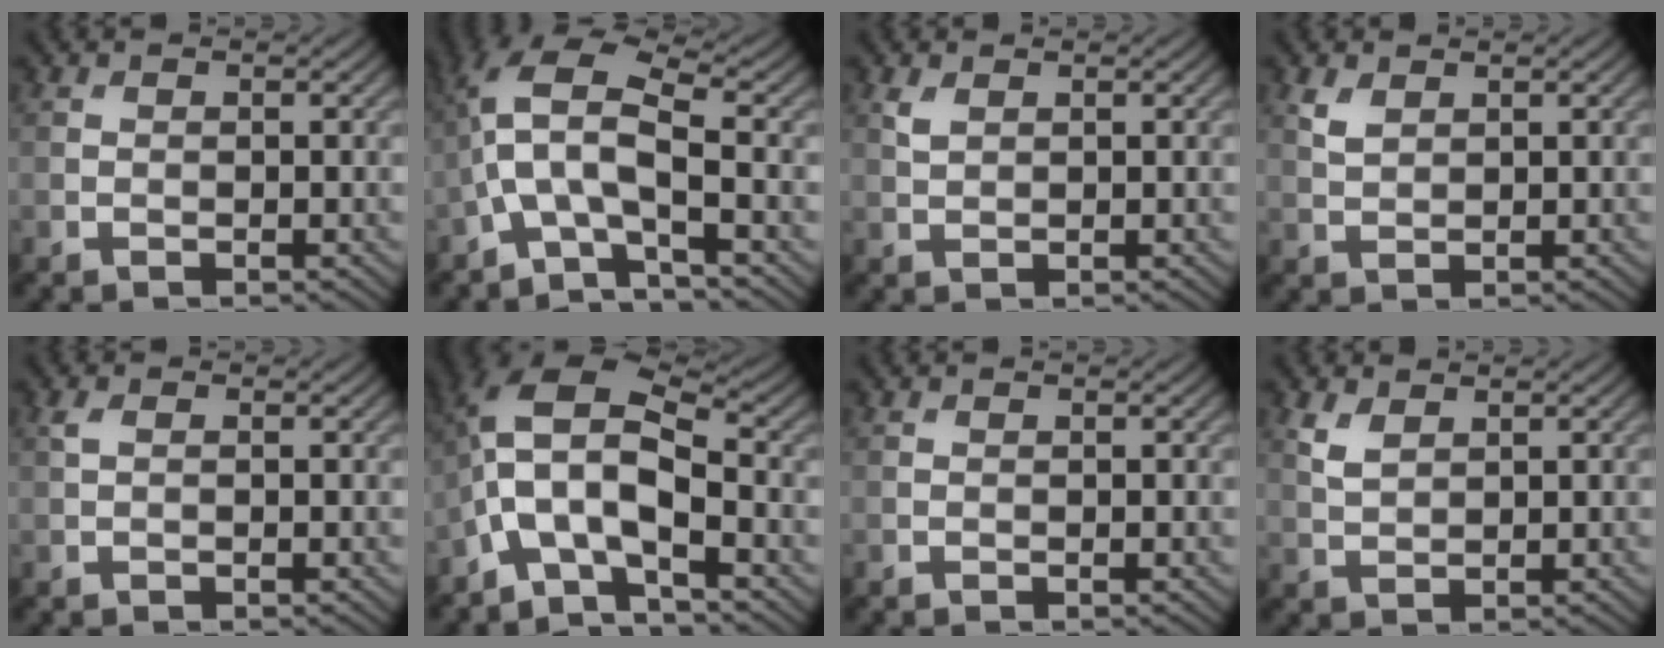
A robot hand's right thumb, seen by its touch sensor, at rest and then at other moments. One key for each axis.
{"total": 8.3, "fx": -2.1, "fy": 2.7, "fz": 7.5, "tx": -0.159, "ty": 0.015, "tz": -0.063}
{"total": 1.4, "fx": 0.8, "fy": 0.7, "fz": 0.9, "tx": -0.027, "ty": 0.001, "tz": 0.020}
{"total": 2.0, "fx": 1.3, "fy": 1.0, "fz": 1.1, "tx": -0.033, "ty": -0.001, "tz": 0.030}
{"total": 0.9, "fx": 0.2, "fy": 0.4, "fz": 0.8, "tx": -0.024, "ty": 0.003, "tz": 0.003}
{"total": 9.0, "fx": -3.4, "fy": 3.7, "fz": 7.4, "tx": -0.144, "ty": 0.008, "tz": -0.080}
{"total": 0.0}
{"total": 2.6, "fx": 1.5, "fy": 1.3, "fz": 1.6, "tx": -0.046, "ty": -0.001, "tz": 0.035}